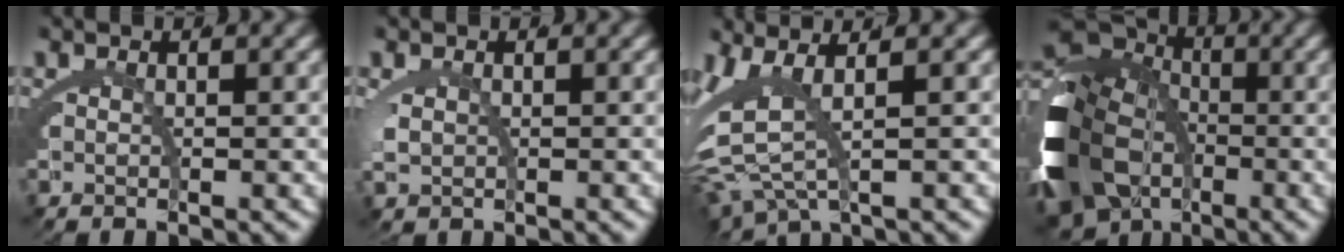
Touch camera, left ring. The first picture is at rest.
{"total": 1.0, "force": [0.2, 0.5, 0.9], "torque": [-0.033, -0.015, 0.016]}
{"total": 7.3, "force": [1.2, 4.5, 5.6], "torque": [-0.144, -0.017, 0.029]}
{"total": 14.0, "force": [-3.4, 9.6, 9.6], "torque": [-0.179, -0.046, -0.039]}